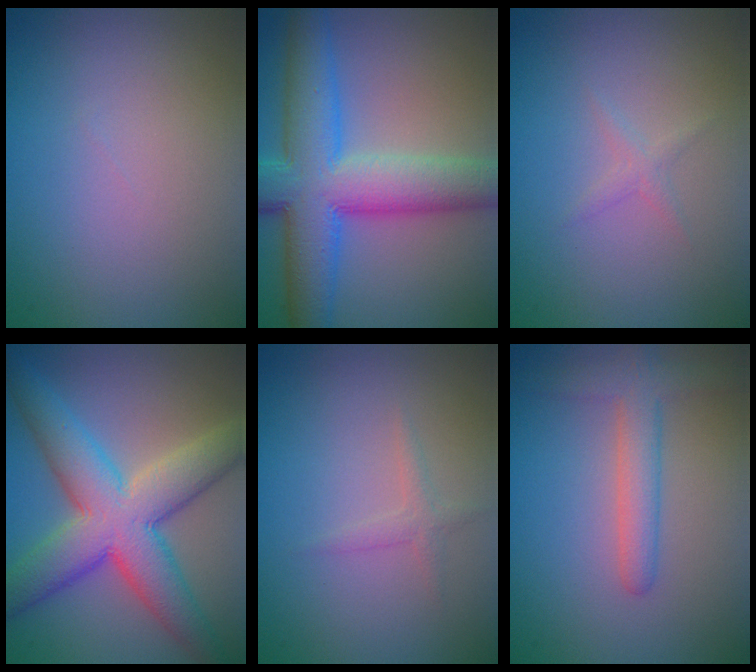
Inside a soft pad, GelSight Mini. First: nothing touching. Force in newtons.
{"total": 10.6, "press": 10.6, "slide": 0.2}
{"total": 0.9, "press": 0.8, "slide": 0.1}
{"total": 9.5, "press": 9.4, "slide": 0.5}
{"total": 1.1, "press": 1.1, "slide": 0.0}
{"total": 3.4, "press": 3.4, "slide": 0.2}